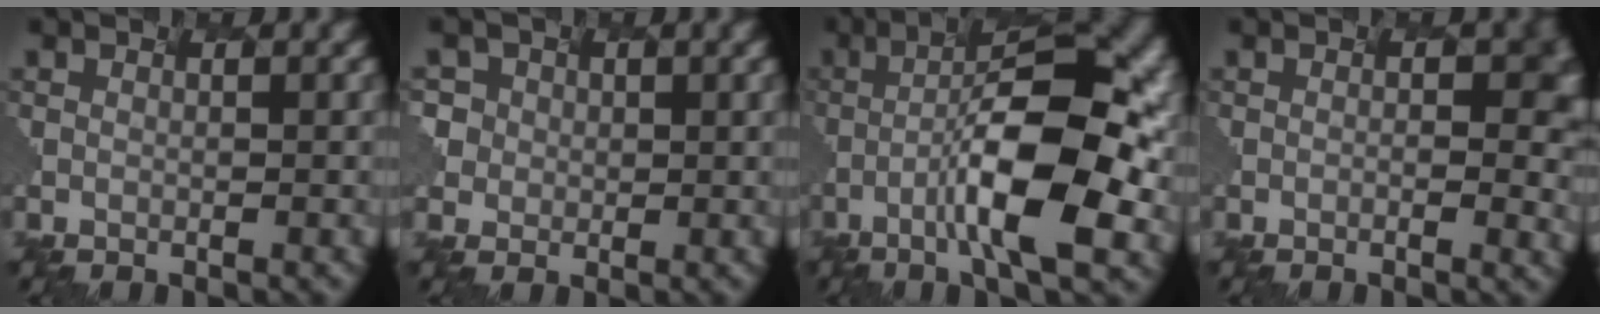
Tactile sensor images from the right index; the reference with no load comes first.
{"total": 2.2, "force": [0.5, 2.0, -0.7], "torque": [0.001, 0.003, 0.008]}
{"total": 10.0, "force": [-2.8, 2.1, 9.4], "torque": [-0.172, 0.006, -0.042]}
{"total": 2.3, "force": [-0.1, 0.3, 2.3], "torque": [-0.036, -0.003, 0.009]}